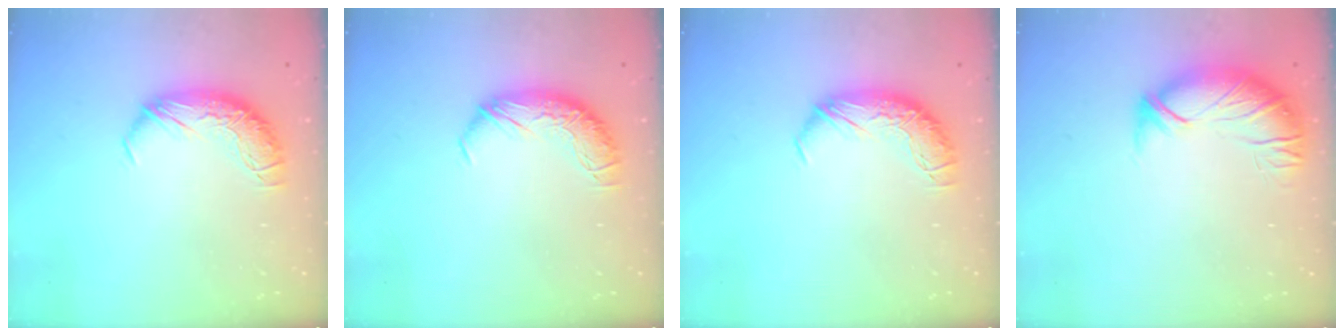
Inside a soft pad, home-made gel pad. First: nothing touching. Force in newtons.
{"total": 0.0}
{"total": 0.0}
{"total": 2.9, "press": 1.4, "slide": 2.5}